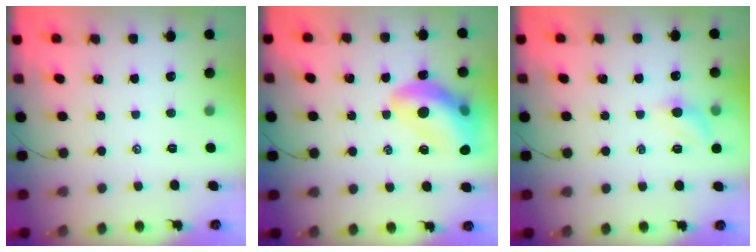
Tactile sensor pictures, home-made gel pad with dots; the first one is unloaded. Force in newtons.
{"total": 16.4, "press": 16.0, "slide": 3.3}
{"total": 7.9, "press": 7.8, "slide": 1.2}